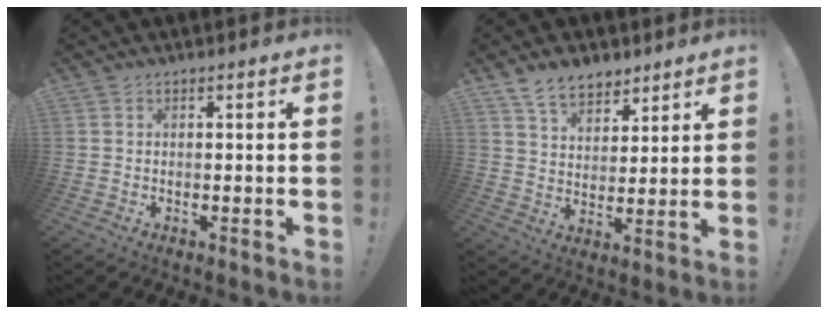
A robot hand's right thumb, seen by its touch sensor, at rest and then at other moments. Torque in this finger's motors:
{"motor_torque": [0.21, 1.67, 0.82, 0.65, -0.01]}